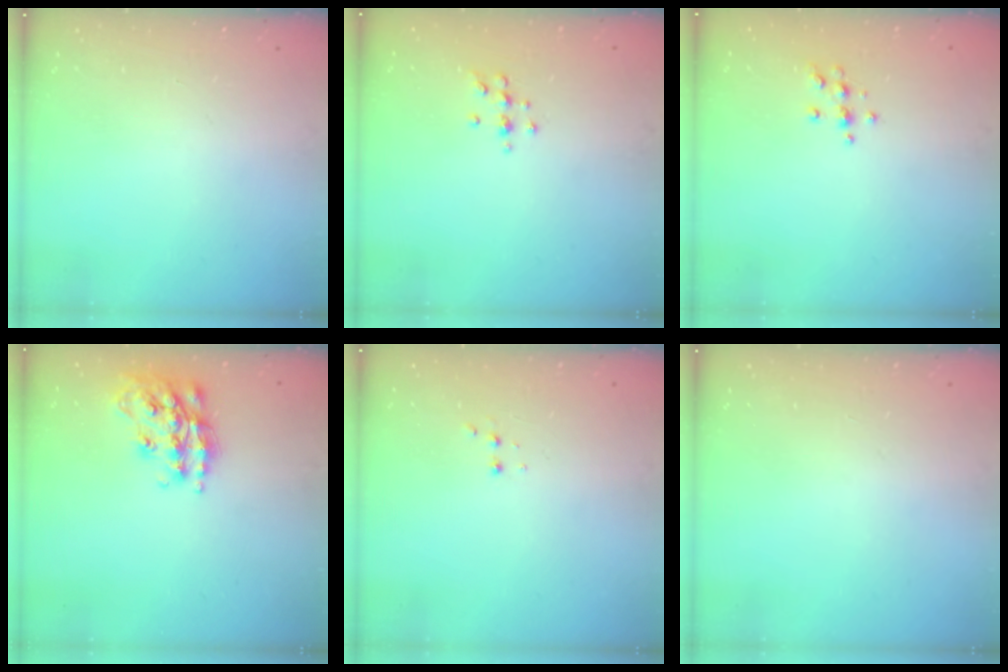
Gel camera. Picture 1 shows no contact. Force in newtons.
{"total": 4.9, "press": 4.8, "slide": 0.7}
{"total": 6.2, "press": 6.1, "slide": 1.3}
{"total": 18.8, "press": 18.7, "slide": 1.2}
{"total": 2.5, "press": 2.4, "slide": 0.8}
{"total": 0.0}